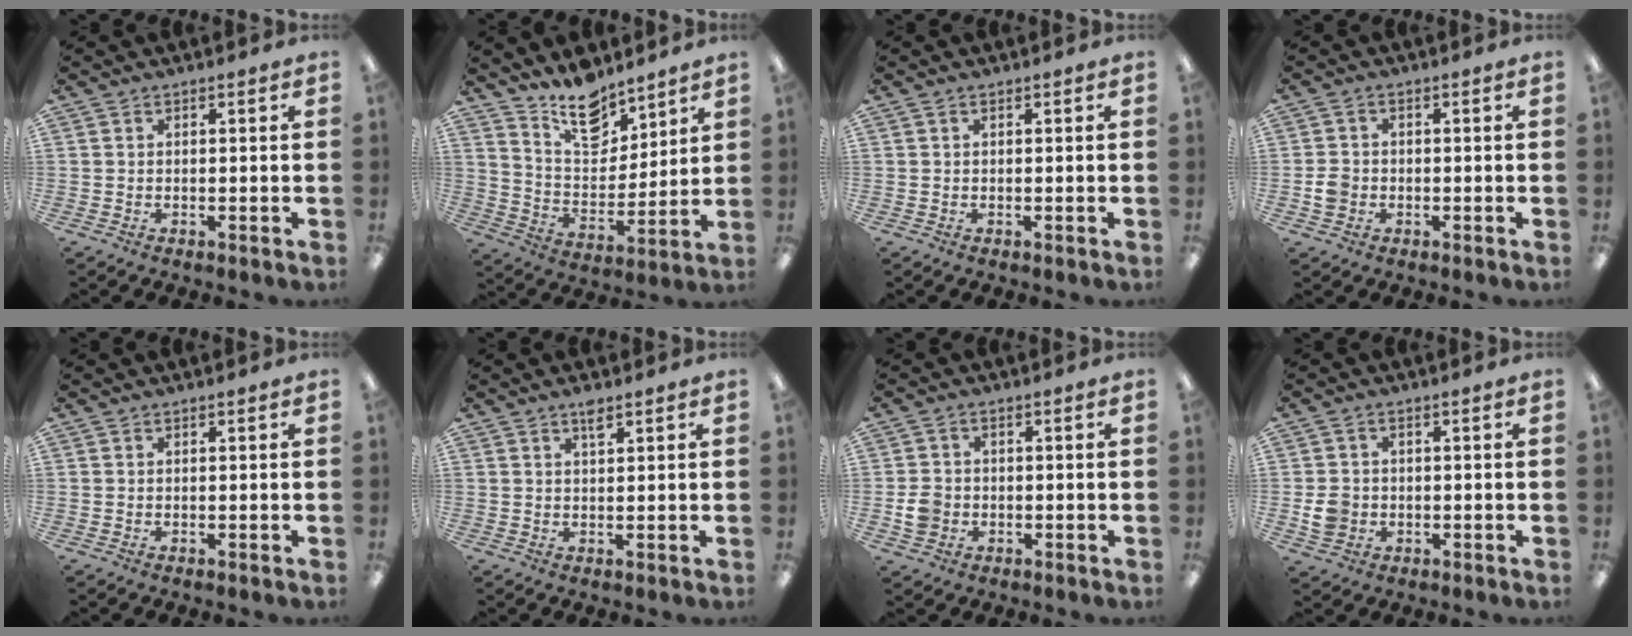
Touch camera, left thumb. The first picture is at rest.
{"total": 14.1, "force": [11.4, 6.5, 5.3], "torque": [-0.079, -0.078, 0.208]}
{"total": 0.0}
{"total": 3.2, "force": [-0.8, 2.7, 1.5], "torque": [-0.025, 0.006, -0.015]}
{"total": 0.0}
{"total": 2.4, "force": [1.8, 0.6, 1.5], "torque": [-0.019, -0.003, 0.028]}
{"total": 4.2, "force": [-0.9, 3.7, 1.9], "torque": [-0.023, 0.005, -0.015]}
{"total": 4.5, "force": [-0.6, 4.0, 2.1], "torque": [-0.026, 0.000, -0.012]}